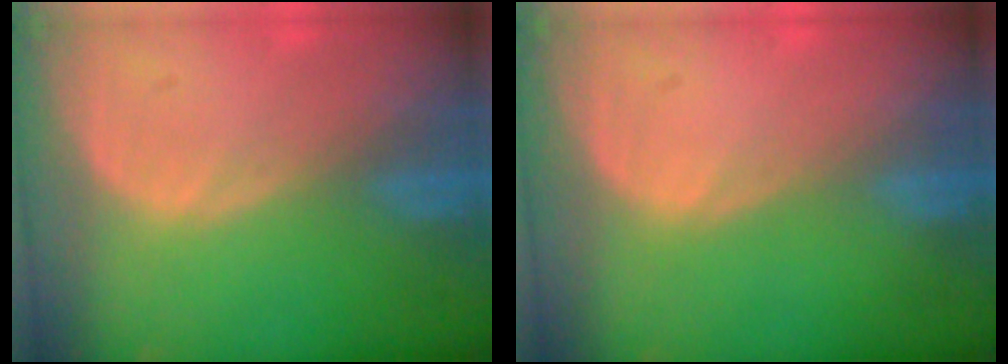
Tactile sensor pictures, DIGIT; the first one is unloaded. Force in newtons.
{"total": 0.0}